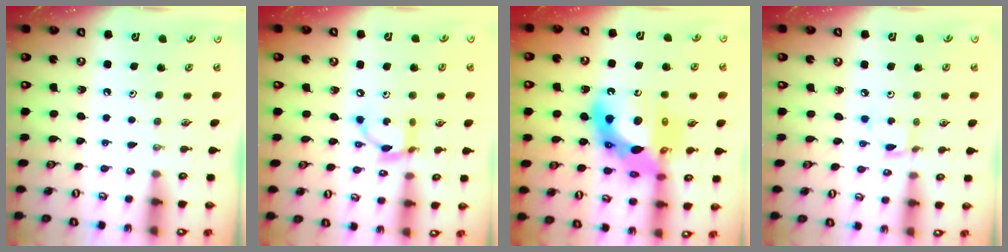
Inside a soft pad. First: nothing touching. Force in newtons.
{"total": 10.4, "press": 10.4, "slide": 0.6}
{"total": 20.0, "press": 19.8, "slide": 2.8}
{"total": 1.8, "press": 1.8, "slide": 0.1}